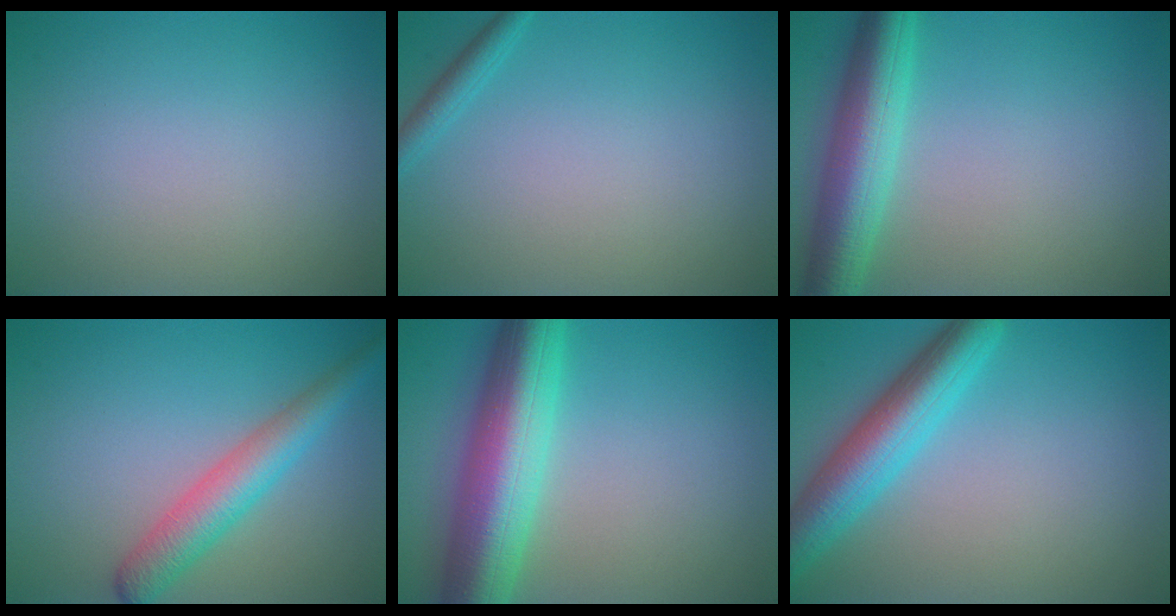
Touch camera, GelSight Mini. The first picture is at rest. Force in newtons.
{"total": 1.5, "press": 1.5, "slide": 0.2}
{"total": 6.6, "press": 6.6, "slide": 0.1}
{"total": 4.4, "press": 4.4, "slide": 0.2}
{"total": 10.1, "press": 10.1, "slide": 0.4}
{"total": 6.1, "press": 6.1, "slide": 0.3}